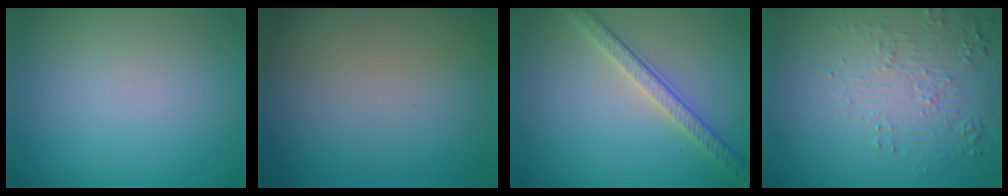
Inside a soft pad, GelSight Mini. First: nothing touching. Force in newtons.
{"total": 0.0}
{"total": 3.4, "press": 3.0, "slide": 1.7}
{"total": 5.6, "press": 3.8, "slide": 4.2}